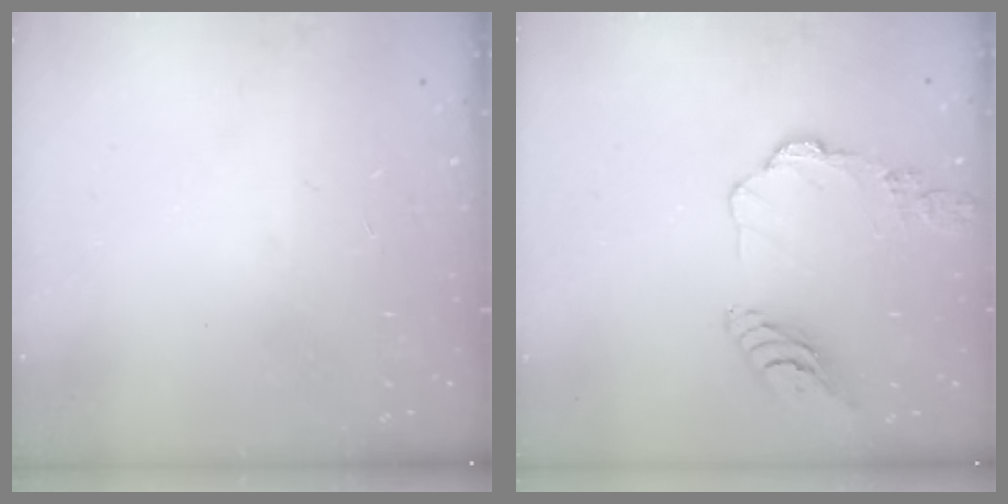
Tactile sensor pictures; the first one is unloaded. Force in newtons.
{"total": 11.1, "press": 11.1, "slide": 0.9}